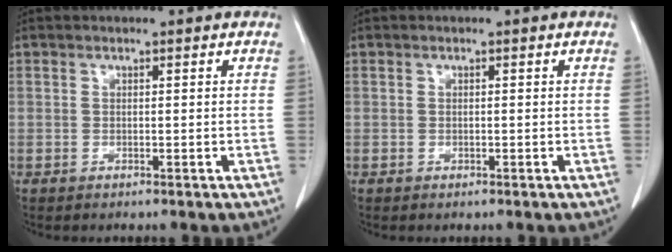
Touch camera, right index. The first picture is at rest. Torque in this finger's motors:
{"motor_torque": [0.12, -0.09, 0.03, 0.01]}